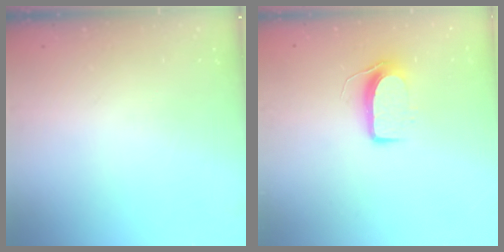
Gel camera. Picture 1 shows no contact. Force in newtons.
{"total": 8.7, "press": 8.7, "slide": 0.7}